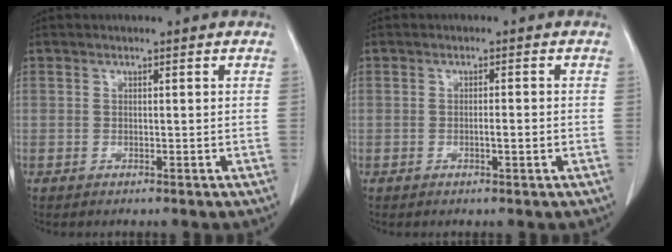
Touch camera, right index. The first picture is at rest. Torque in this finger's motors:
{"motor_torque": [0.22, -0.15, 0.18, 0.03]}